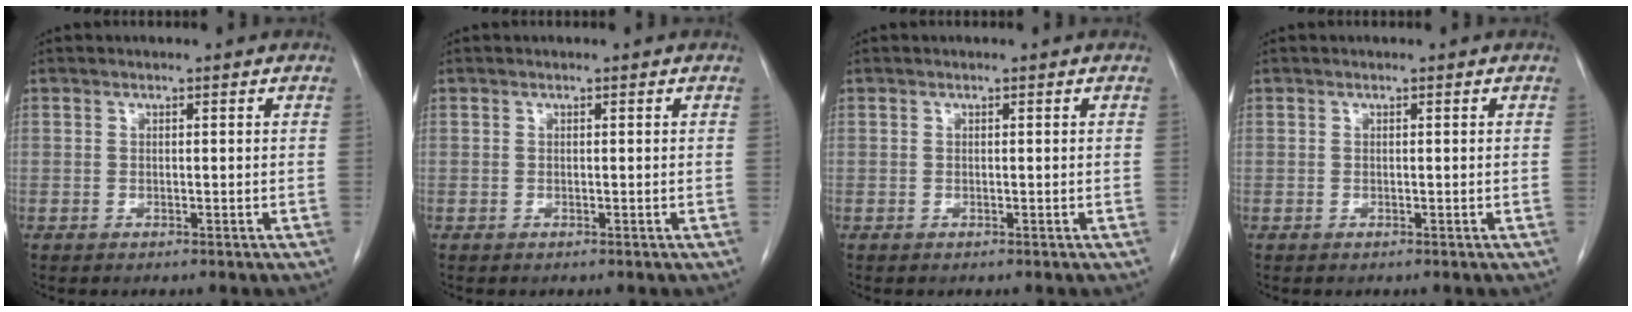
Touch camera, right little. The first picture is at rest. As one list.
[{"total": 0.0}, {"total": 0.0}, {"total": 0.0}]